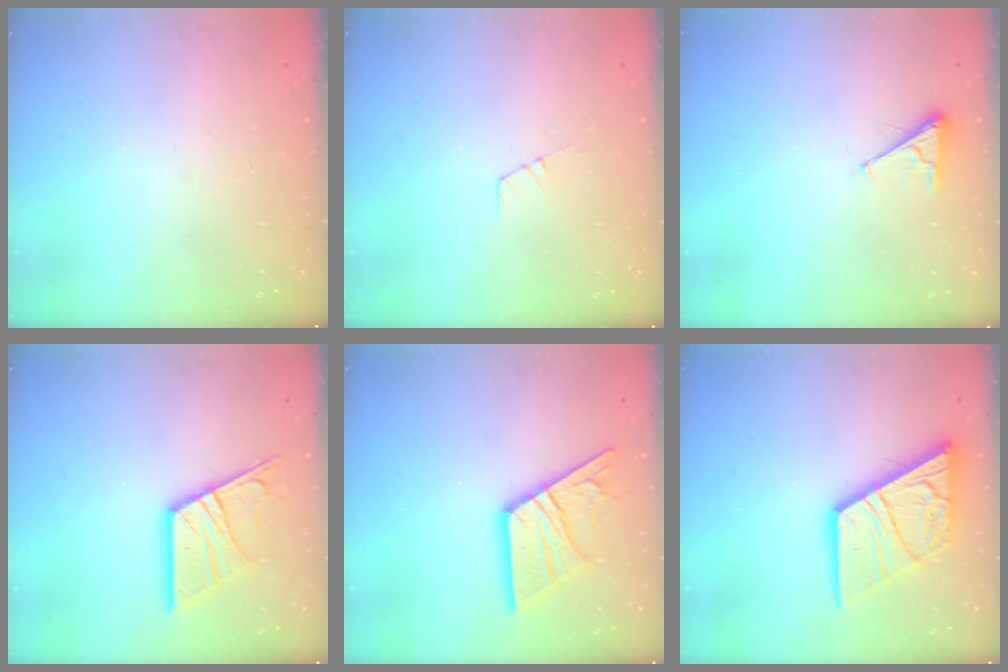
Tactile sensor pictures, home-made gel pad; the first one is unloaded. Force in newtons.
{"total": 3.2, "press": 3.2, "slide": 0.2}
{"total": 2.8, "press": 2.8, "slide": 0.4}
{"total": 15.5, "press": 15.4, "slide": 1.7}
{"total": 15.9, "press": 15.9, "slide": 1.4}
{"total": 18.5, "press": 18.4, "slide": 1.8}